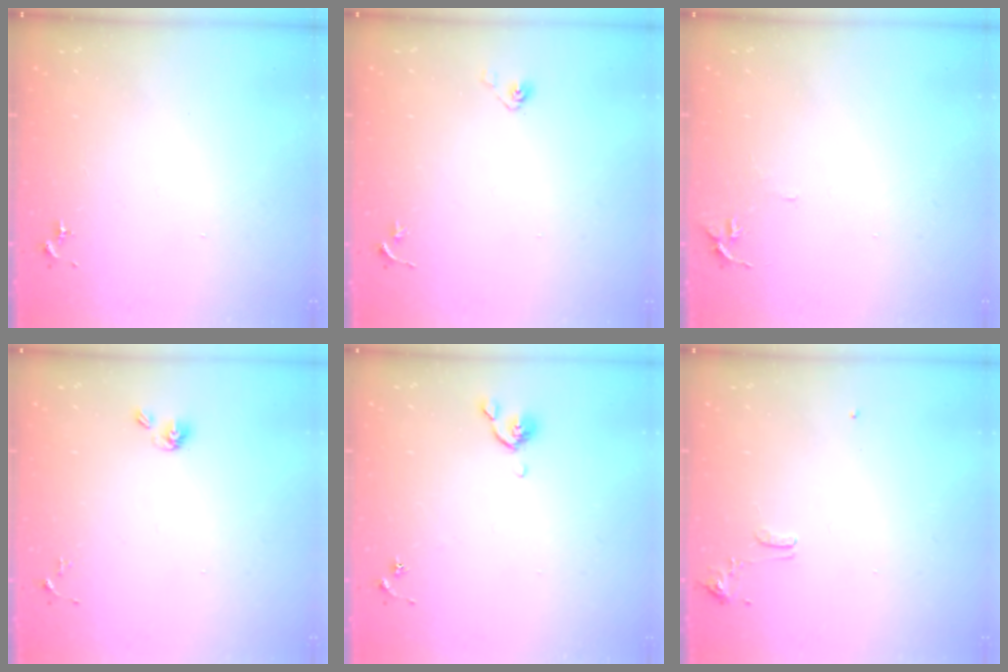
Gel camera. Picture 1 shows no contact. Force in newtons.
{"total": 3.6, "press": 3.3, "slide": 1.4}
{"total": 3.5, "press": 3.5, "slide": 0.4}
{"total": 5.5, "press": 5.0, "slide": 2.2}
{"total": 5.3, "press": 5.2, "slide": 0.9}
{"total": 9.2, "press": 9.2, "slide": 1.0}